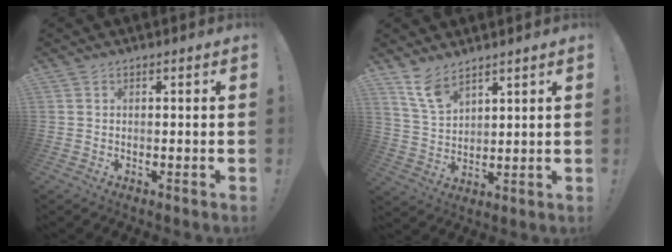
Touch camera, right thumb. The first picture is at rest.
{"total": 8.4, "force": [6.5, 3.4, 4.1], "torque": [-0.085, -0.032, 0.126]}